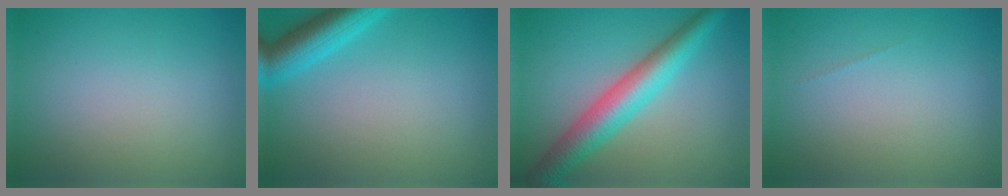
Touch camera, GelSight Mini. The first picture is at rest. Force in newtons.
{"total": 4.6, "press": 4.6, "slide": 0.3}
{"total": 6.0, "press": 6.0, "slide": 0.1}
{"total": 0.0}